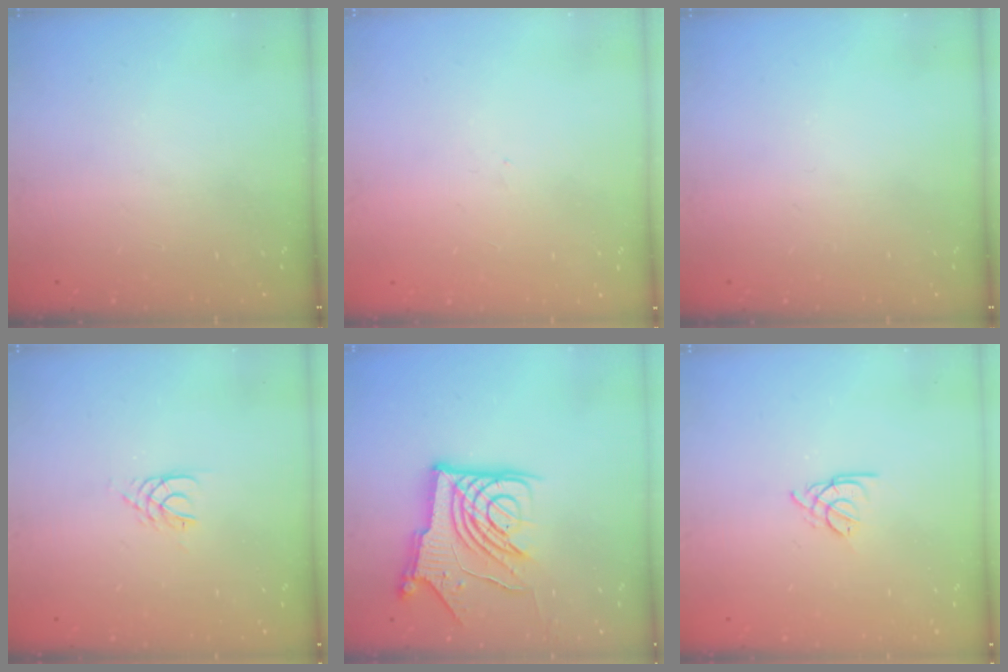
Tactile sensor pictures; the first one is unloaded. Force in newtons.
{"total": 0.0}
{"total": 0.0}
{"total": 3.0, "press": 2.9, "slide": 0.4}
{"total": 14.9, "press": 14.8, "slide": 1.8}
{"total": 2.7, "press": 2.6, "slide": 0.5}